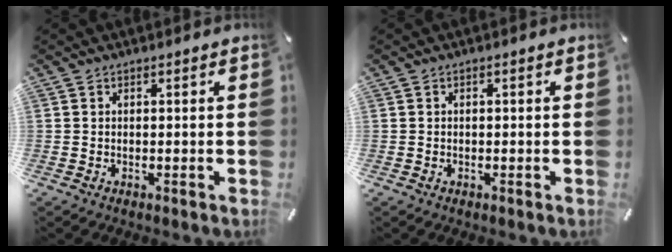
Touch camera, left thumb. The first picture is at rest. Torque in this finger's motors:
{"motor_torque": [-0.45, 0.03, 0.09, 0.46, -0.05]}